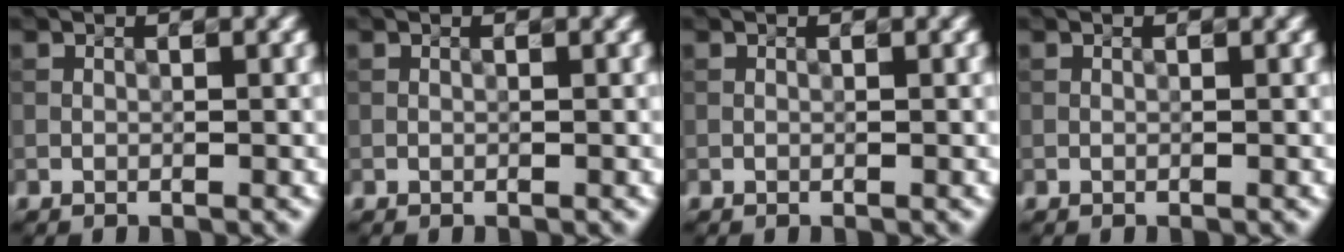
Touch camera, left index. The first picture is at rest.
{"total": 0.0}
{"total": 0.0}
{"total": 0.0}